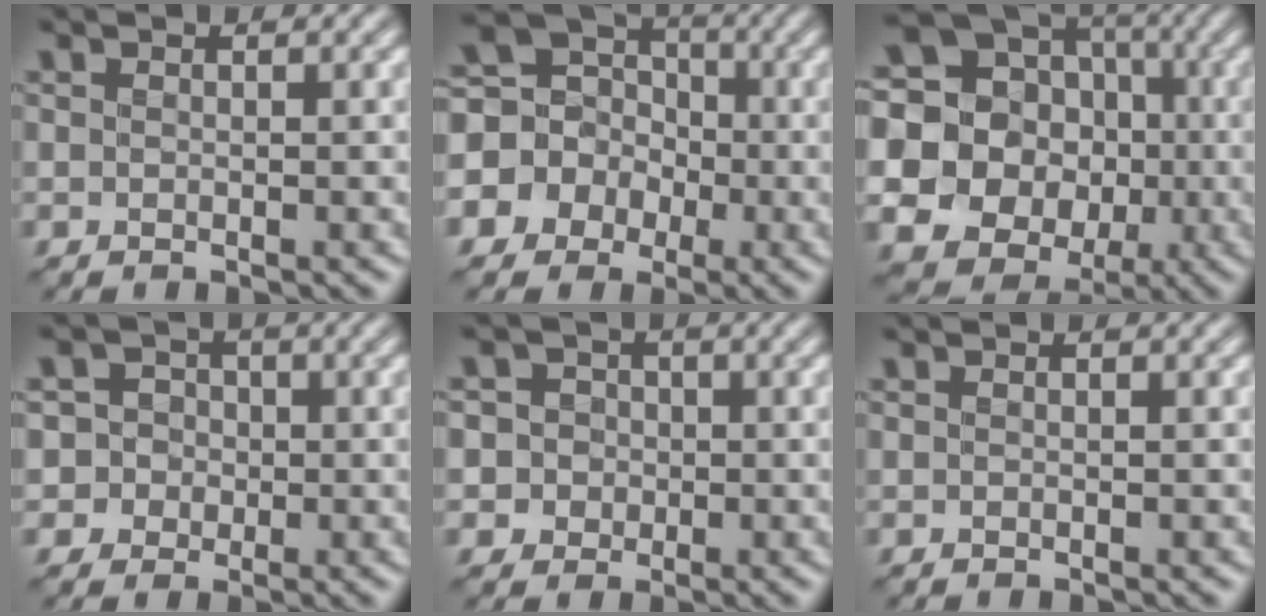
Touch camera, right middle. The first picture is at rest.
{"total": 9.6, "force": [-1.4, 9.0, 3.1], "torque": [-0.090, 0.026, -0.057]}
{"total": 21.8, "force": [-0.9, 20.9, 6.1], "torque": [-0.175, 0.008, -0.057]}
{"total": 4.7, "force": [-0.1, 4.6, 0.9], "torque": [0.006, 0.028, -0.022]}
{"total": 4.8, "force": [0.5, 4.6, 1.3], "torque": [-0.012, 0.035, -0.014]}
{"total": 0.0}